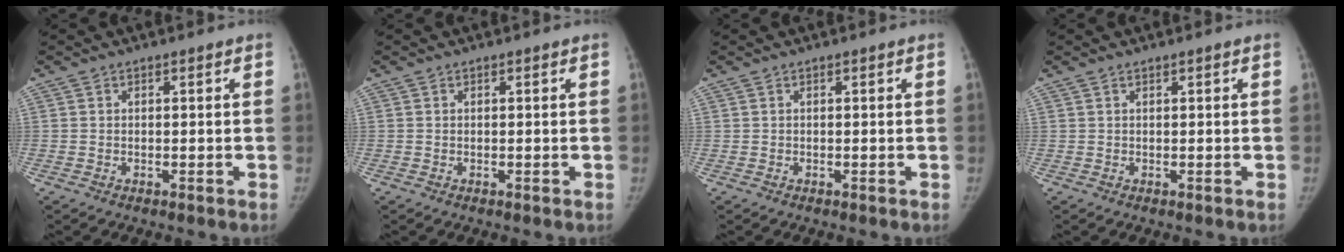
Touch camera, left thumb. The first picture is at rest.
{"total": 0.0}
{"total": 0.0}
{"total": 0.0}